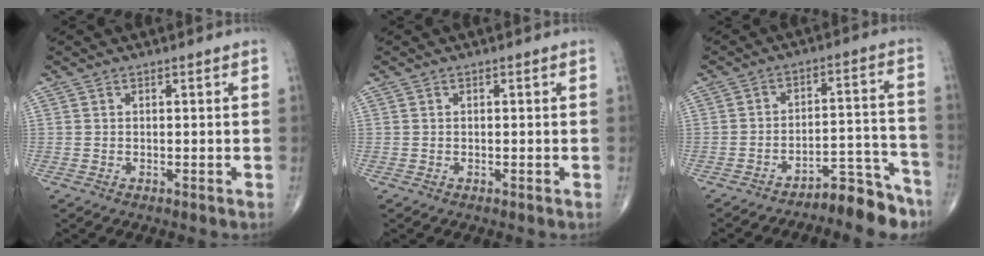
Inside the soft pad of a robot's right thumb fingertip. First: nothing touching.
{"total": 0.0}
{"total": 8.7, "force": [-7.8, 2.2, 3.2], "torque": [-0.016, 0.102, -0.118]}